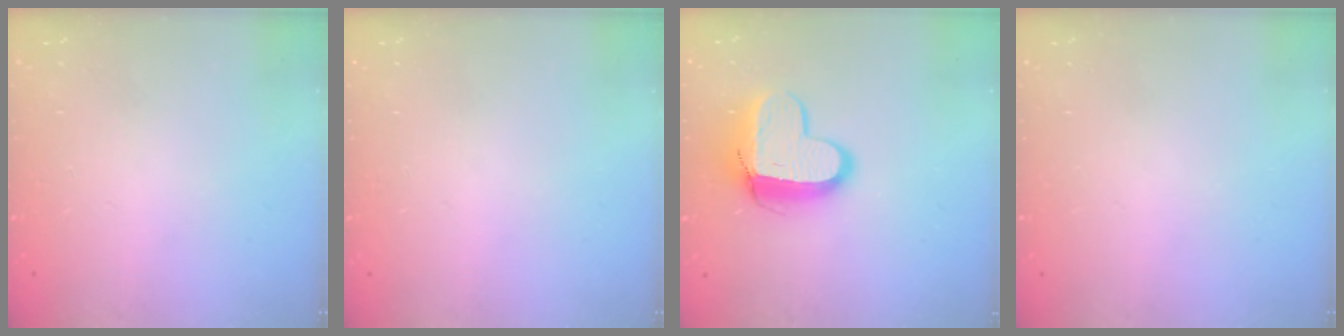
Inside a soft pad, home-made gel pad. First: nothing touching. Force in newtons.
{"total": 0.0}
{"total": 12.7, "press": 12.7, "slide": 1.1}
{"total": 0.0}